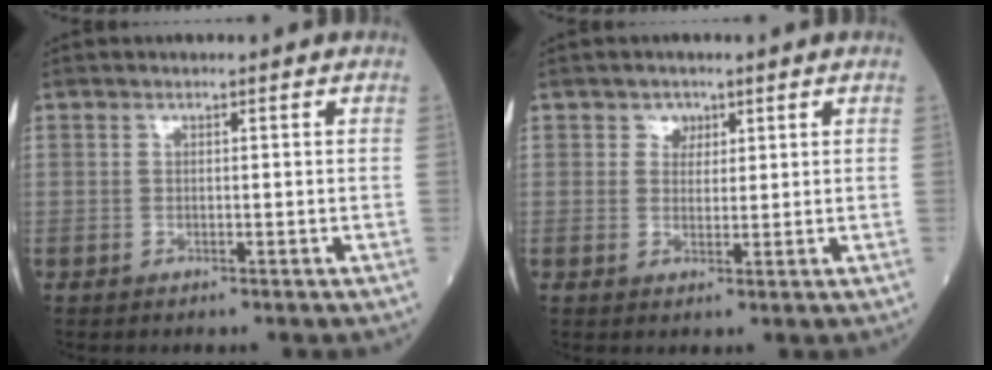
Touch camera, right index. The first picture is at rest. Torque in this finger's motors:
{"motor_torque": [0.02, 0.18, -0.01, 0.01]}